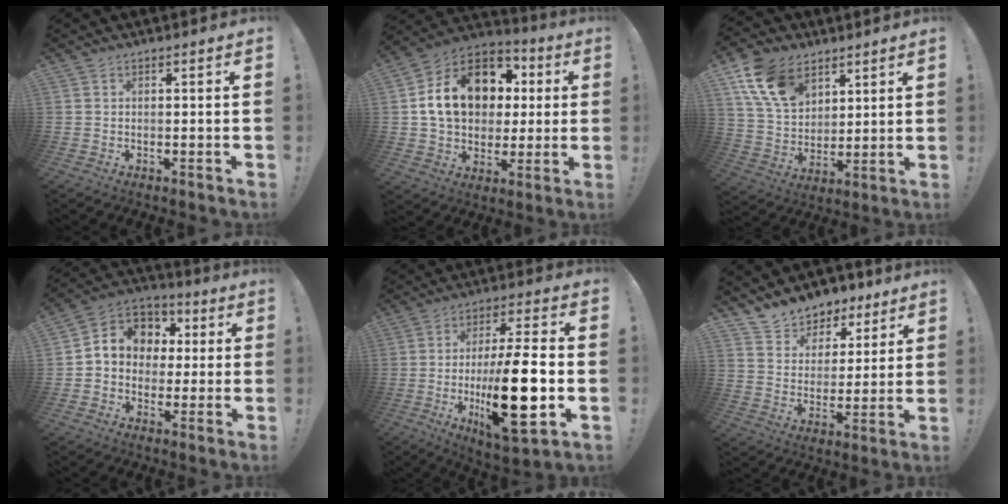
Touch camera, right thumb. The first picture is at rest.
{"total": 18.8, "force": [4.1, 14.3, 11.5], "torque": [-0.179, 0.002, 0.090]}
{"total": 15.7, "force": [8.6, 10.4, 8.0], "torque": [-0.143, -0.031, 0.169]}
{"total": 9.3, "force": [1.0, 8.5, 3.5], "torque": [-0.046, 0.000, 0.026]}
{"total": 21.8, "force": [-4.3, 6.9, 20.3], "torque": [-0.332, 0.000, -0.065]}
{"total": 8.5, "force": [6.6, 5.3, 0.7], "torque": [-0.022, -0.057, 0.129]}